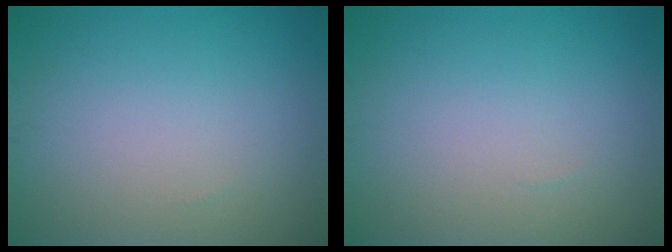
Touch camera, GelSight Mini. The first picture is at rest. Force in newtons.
{"total": 0.0}